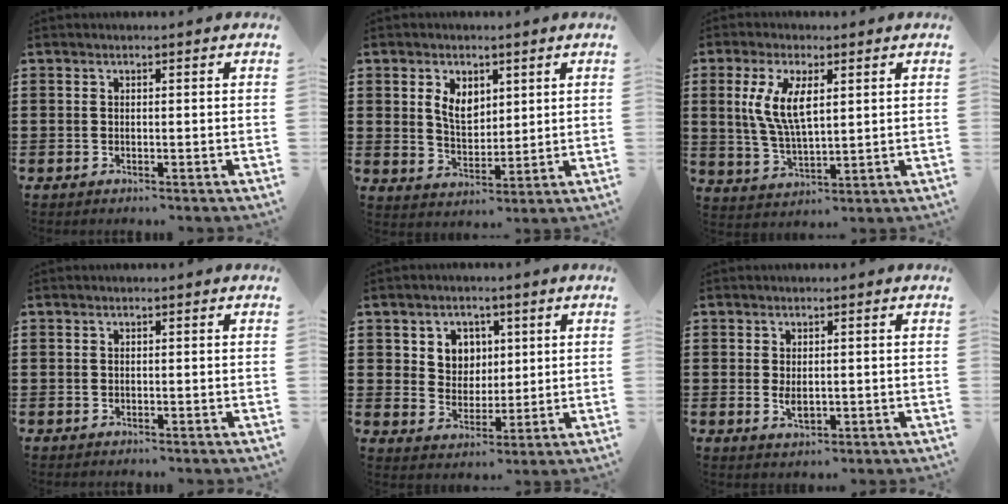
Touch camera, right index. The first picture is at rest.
{"total": 4.9, "force": [2.1, 3.3, 2.9], "torque": [-0.061, 0.007, 0.035]}
{"total": 7.5, "force": [2.0, 3.1, 6.6], "torque": [-0.148, 0.002, 0.031]}
{"total": 0.0}
{"total": 5.0, "force": [2.0, 4.5, 1.1], "torque": [-0.037, 0.012, 0.032]}
{"total": 2.1, "force": [0.1, 1.0, 1.8], "torque": [-0.037, 0.004, 0.001]}